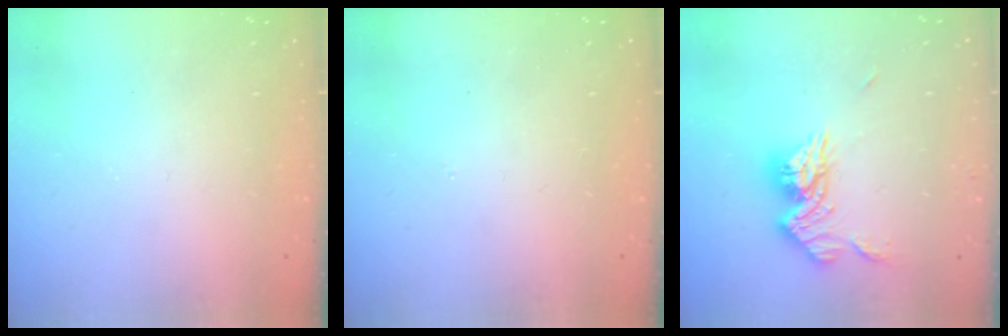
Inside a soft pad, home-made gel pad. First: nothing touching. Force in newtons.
{"total": 3.0, "press": 3.0, "slide": 0.4}
{"total": 12.5, "press": 12.5, "slide": 1.2}